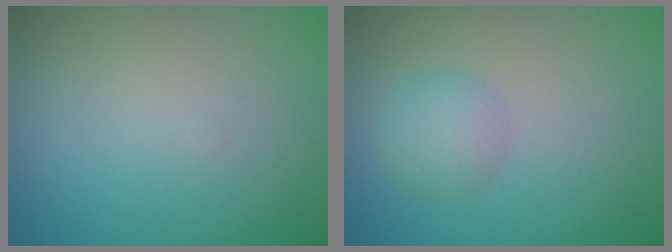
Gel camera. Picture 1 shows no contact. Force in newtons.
{"total": 2.4, "press": 2.4, "slide": 0.0}